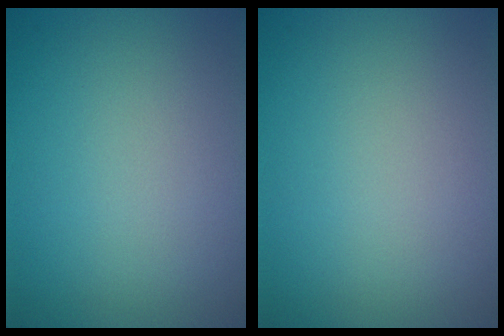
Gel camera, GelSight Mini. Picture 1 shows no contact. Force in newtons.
{"total": 0.0}